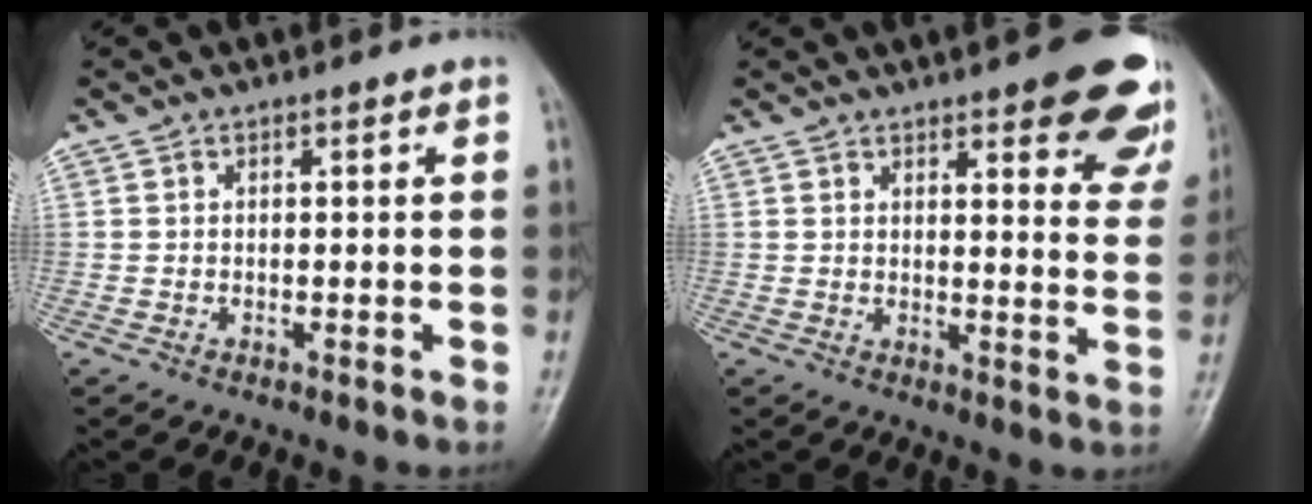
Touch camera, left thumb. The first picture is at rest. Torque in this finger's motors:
{"motor_torque": [1.94, 1.16, 1.30, -1.31, 0.02]}